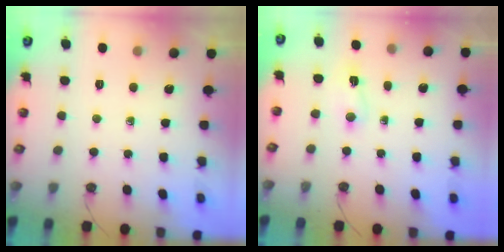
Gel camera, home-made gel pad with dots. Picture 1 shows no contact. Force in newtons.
{"total": 2.2, "press": 1.9, "slide": 1.1}